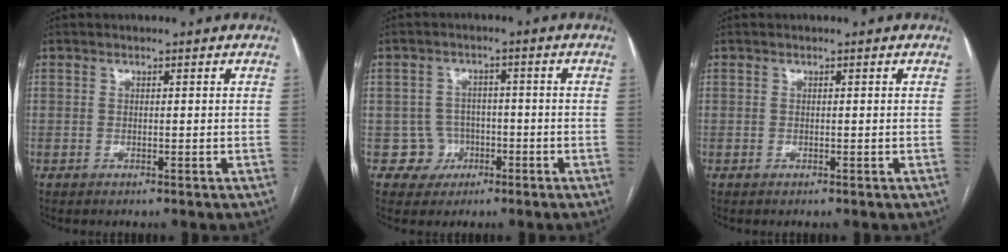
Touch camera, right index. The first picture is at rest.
{"total": 4.4, "force": [-1.5, 4.1, -0.3], "torque": [0.018, 0.018, -0.018]}
{"total": 0.0}